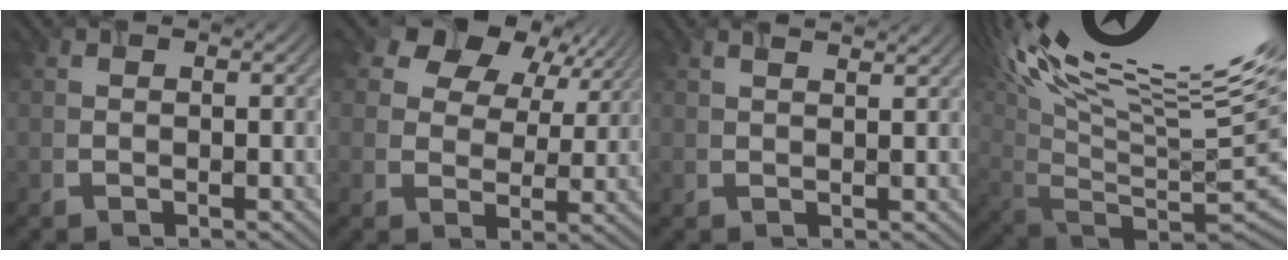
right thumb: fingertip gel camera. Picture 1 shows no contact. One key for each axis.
{"total": 10.4, "fx": 5.4, "fy": 7.0, "fz": 5.5, "tx": -0.104, "ty": 0.010, "tz": 0.083}
{"total": 1.7, "fx": 1.3, "fy": 0.3, "fz": 1.1, "tx": -0.009, "ty": 0.001, "tz": 0.019}
{"total": 18.4, "fx": 10.1, "fy": 5.8, "fz": 14.3, "tx": -0.226, "ty": 0.020, "tz": 0.182}